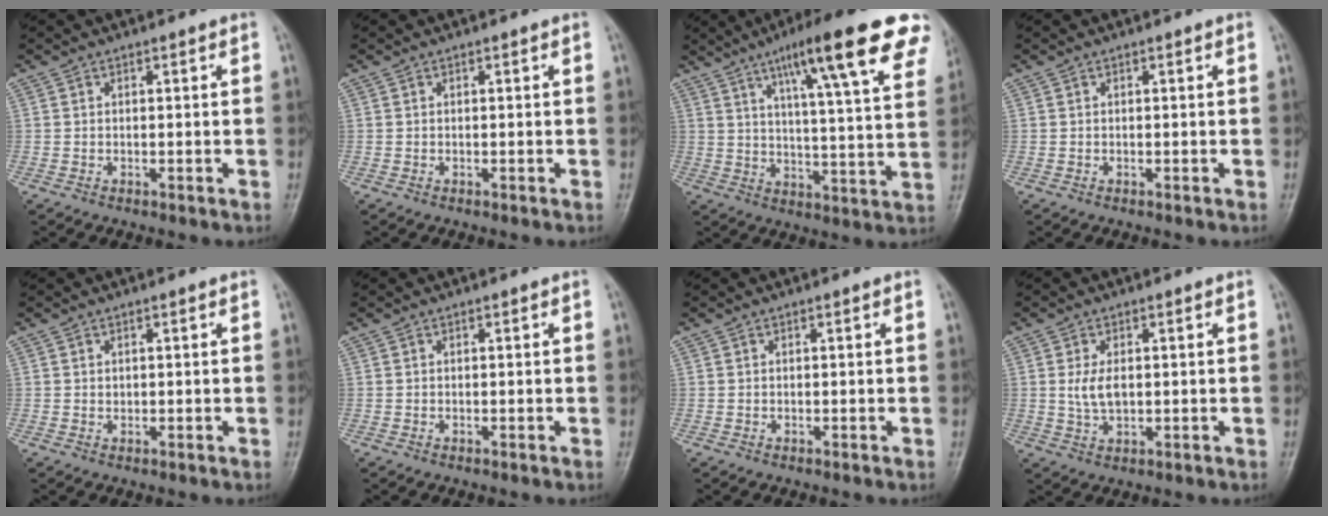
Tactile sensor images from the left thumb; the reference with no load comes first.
{"total": 0.0}
{"total": 21.9, "force": [12.6, 3.8, 17.5], "torque": [-0.233, -0.026, 0.173]}
{"total": 0.0}
{"total": 0.7, "force": [0.3, 0.4, 0.4], "torque": [-0.003, -0.001, 0.005]}
{"total": 0.0}
{"total": 0.0}
{"total": 4.2, "force": [0.5, 2.3, 3.5], "torque": [-0.072, -0.007, 0.014]}